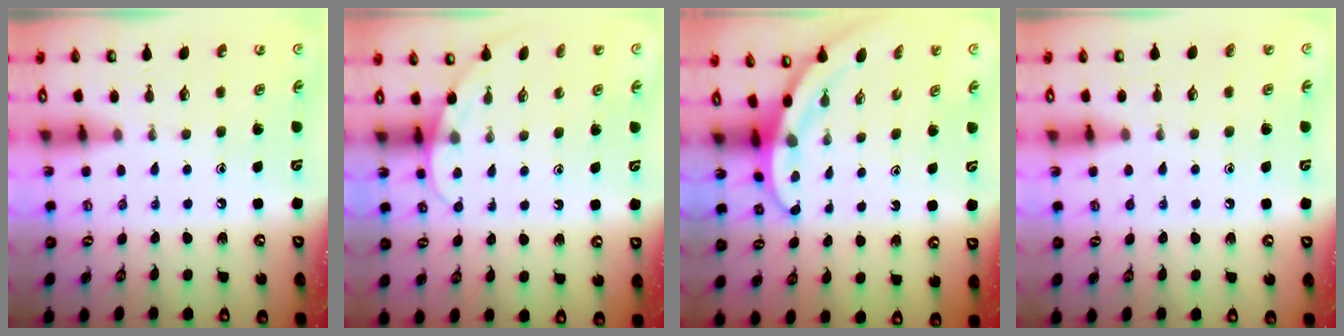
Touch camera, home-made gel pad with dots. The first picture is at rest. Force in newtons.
{"total": 4.0, "press": 4.0, "slide": 0.3}
{"total": 3.0, "press": 3.0, "slide": 0.1}
{"total": 3.1, "press": 3.1, "slide": 0.3}